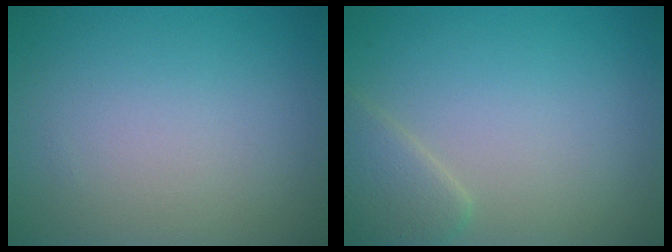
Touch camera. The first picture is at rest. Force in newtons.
{"total": 2.4, "press": 2.4, "slide": 0.1}